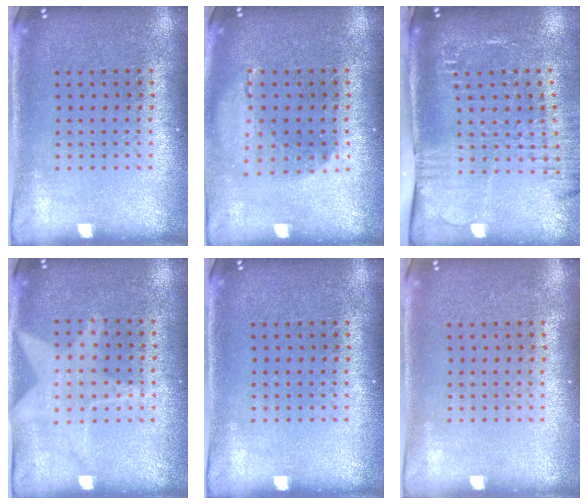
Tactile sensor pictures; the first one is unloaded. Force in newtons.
{"total": 1.1, "press": 1.1, "slide": 0.2}
{"total": 2.1, "press": 1.9, "slide": 0.9}
{"total": 1.1, "press": 1.0, "slide": 0.4}
{"total": 0.0}
{"total": 0.0}